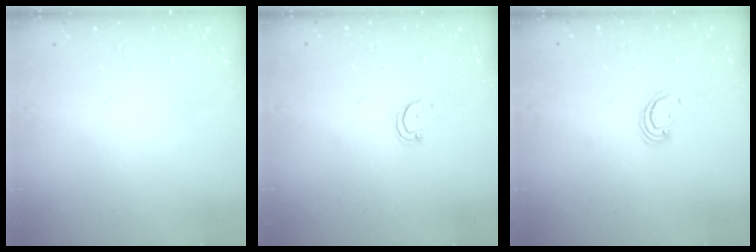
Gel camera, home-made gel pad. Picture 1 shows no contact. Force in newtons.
{"total": 3.0, "press": 3.0, "slide": 0.2}
{"total": 2.6, "press": 2.5, "slide": 0.3}